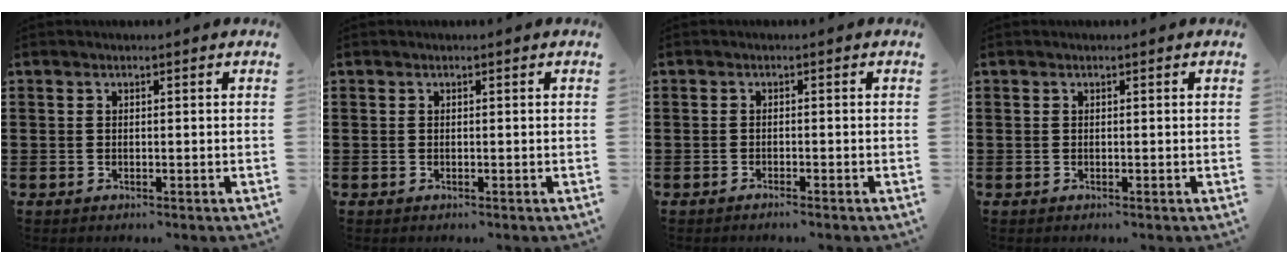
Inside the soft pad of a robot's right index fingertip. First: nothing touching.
{"total": 0.0}
{"total": 0.9, "force": [-0.8, -0.2, 0.3], "torque": [-0.007, -0.003, -0.015]}
{"total": 0.0}